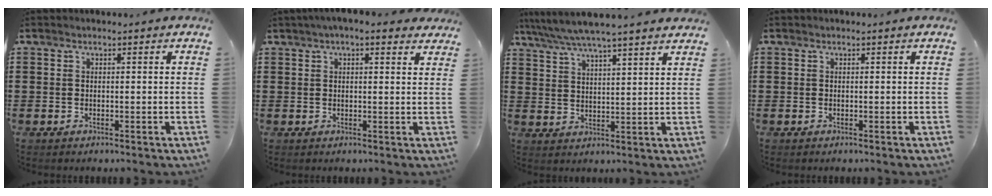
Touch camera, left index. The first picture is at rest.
{"total": 3.0, "force": [2.3, 0.5, 1.9], "torque": [-0.042, 0.004, 0.040]}
{"total": 5.3, "force": [4.8, -0.1, 2.2], "torque": [-0.061, -0.023, 0.083]}
{"total": 0.0}